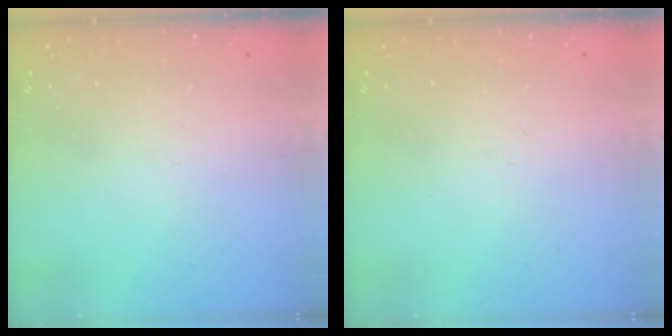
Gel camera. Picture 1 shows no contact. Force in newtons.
{"total": 0.0}